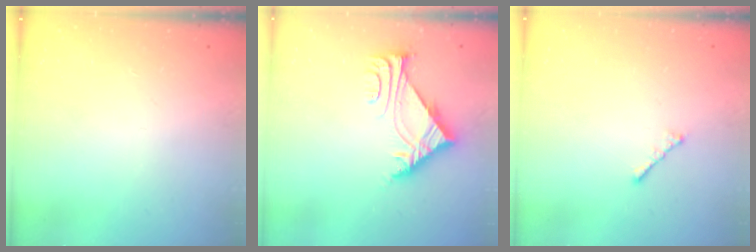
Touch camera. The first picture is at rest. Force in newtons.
{"total": 6.2, "press": 6.2, "slide": 0.2}
{"total": 1.9, "press": 1.8, "slide": 0.5}